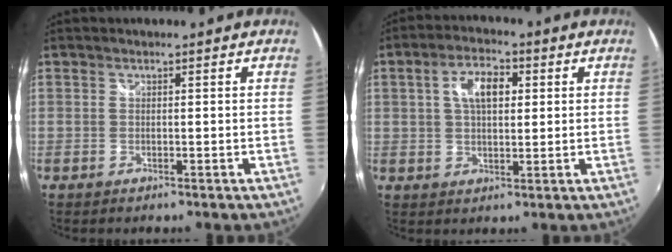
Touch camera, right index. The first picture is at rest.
{"total": 7.2, "force": [1.9, 3.9, 5.8], "torque": [-0.103, 0.017, 0.032]}